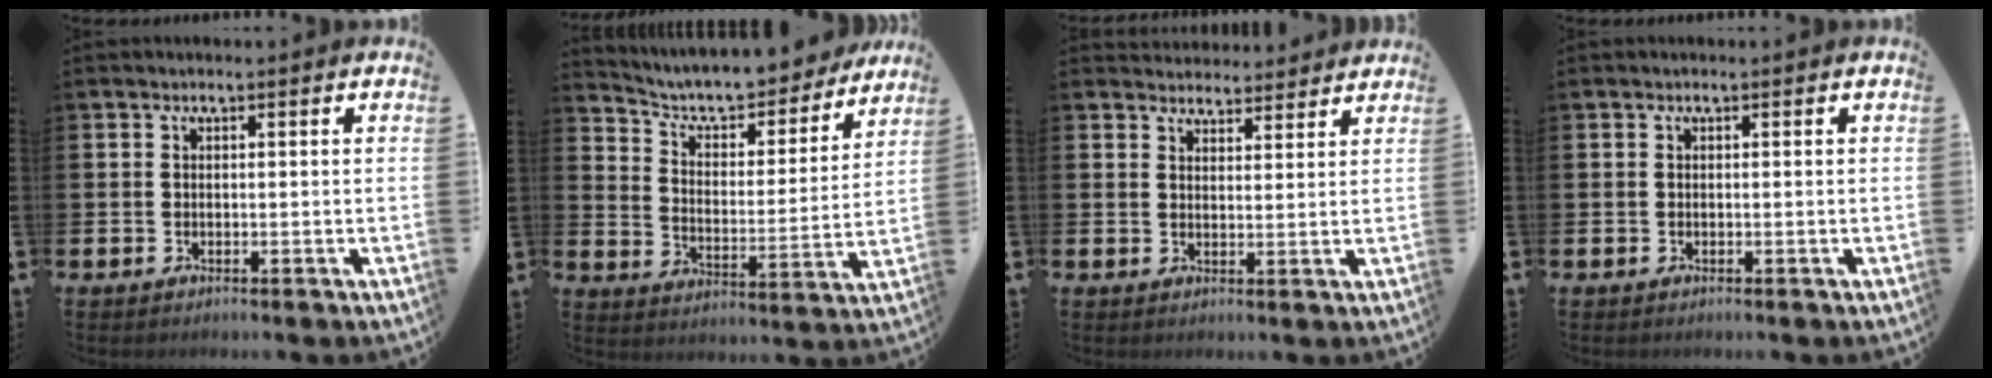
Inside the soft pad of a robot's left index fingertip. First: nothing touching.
{"total": 8.4, "force": [7.8, 1.9, 2.3], "torque": [-0.069, -0.060, 0.132]}
{"total": 3.6, "force": [3.4, 0.9, -0.4], "torque": [0.001, -0.017, 0.063]}
{"total": 0.0}